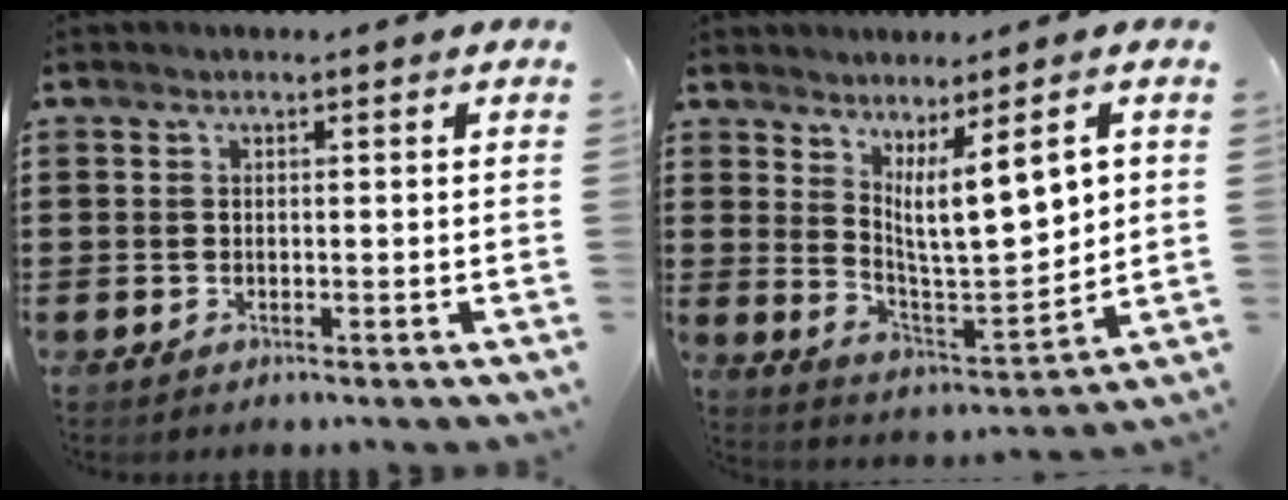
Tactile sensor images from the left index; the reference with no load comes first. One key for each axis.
{"total": 9.8, "fx": 5.2, "fy": 2.2, "fz": 8.1, "tx": -0.138, "ty": -0.029, "tz": 0.087}